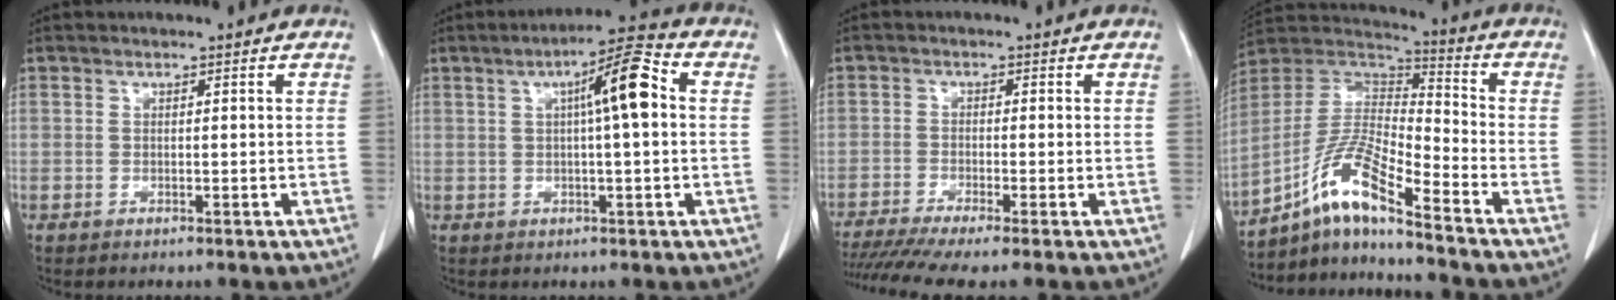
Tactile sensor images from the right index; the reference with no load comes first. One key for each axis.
{"total": 8.5, "fx": 1.5, "fy": 0.7, "fz": 8.3, "tx": -0.134, "ty": 0.020, "tz": 0.018}
{"total": 8.5, "fx": -6.7, "fy": -0.3, "fz": 5.2, "tx": -0.083, "ty": -0.013, "tz": -0.110}
{"total": 12.6, "fx": -8.6, "fy": 0.7, "fz": 9.1, "tx": -0.192, "ty": 0.011, "tz": -0.161}